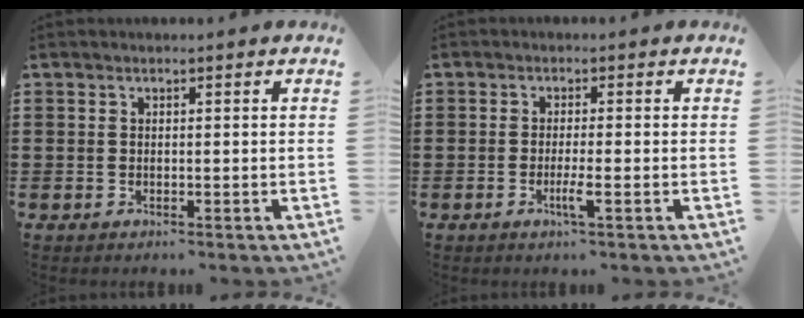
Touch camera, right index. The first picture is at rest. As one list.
[{"total": 2.8, "force": [-1.2, 0.1, 2.5], "torque": [-0.043, -0.004, -0.023]}]